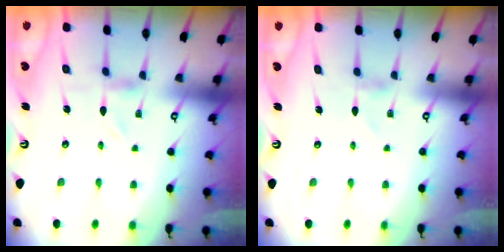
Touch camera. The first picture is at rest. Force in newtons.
{"total": 1.0, "press": 1.0, "slide": 0.1}